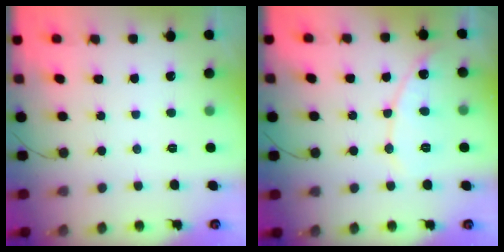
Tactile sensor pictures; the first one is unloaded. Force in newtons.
{"total": 9.2, "press": 9.2, "slide": 0.9}